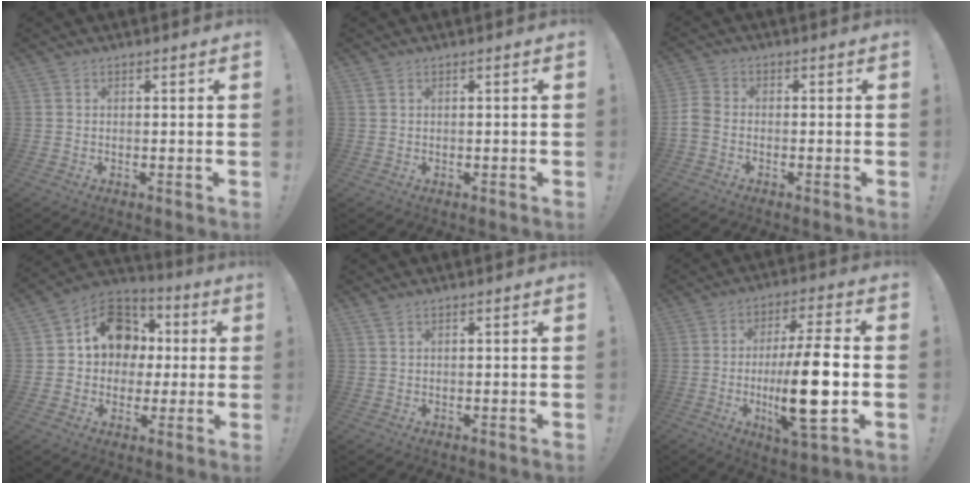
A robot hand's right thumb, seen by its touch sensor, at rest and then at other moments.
{"total": 0.7, "force": [-0.1, 0.1, 0.7], "torque": [-0.017, 0.003, -0.001]}
{"total": 4.3, "force": [-1.6, 2.8, 2.9], "torque": [-0.069, 0.007, -0.028]}
{"total": 14.7, "force": [2.9, 12.7, 6.8], "torque": [-0.086, 0.002, 0.063]}
{"total": 1.4, "force": [0.9, 0.1, 1.0], "torque": [-0.022, 0.001, 0.016]}
{"total": 18.4, "force": [-2.3, 4.1, 17.8], "torque": [-0.305, -0.001, -0.036]}